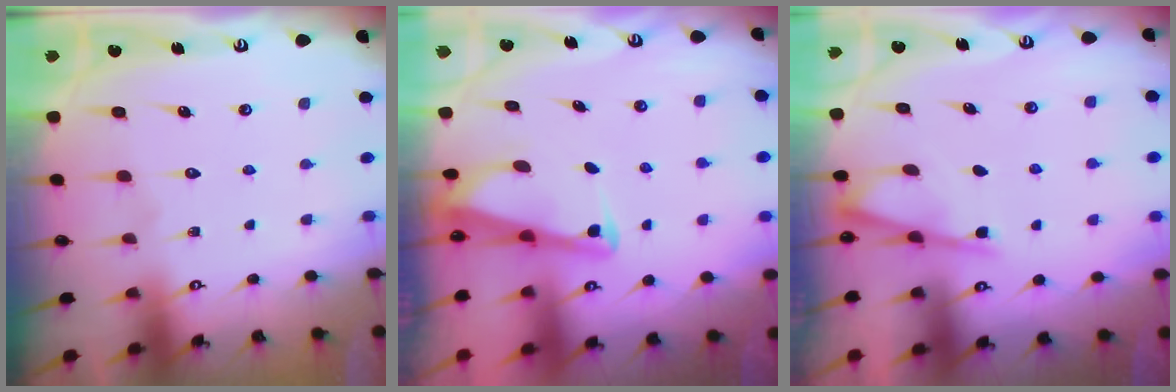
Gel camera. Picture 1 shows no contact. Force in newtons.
{"total": 2.8, "press": 2.8, "slide": 0.3}
{"total": 2.9, "press": 2.8, "slide": 0.4}